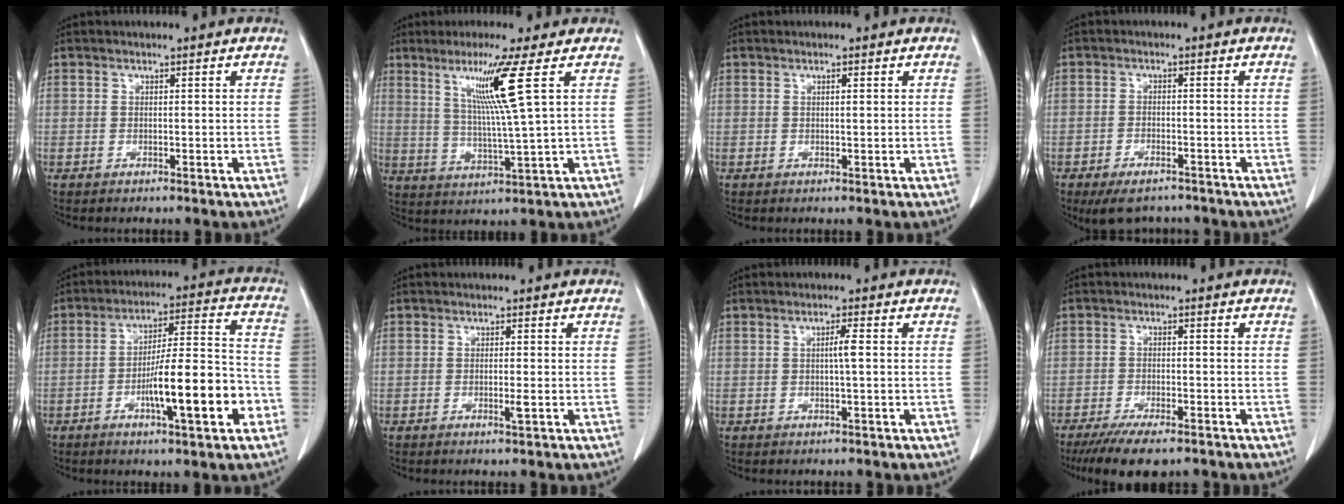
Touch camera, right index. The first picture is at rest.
{"total": 9.3, "force": [3.8, -2.4, 8.1], "torque": [-0.150, -0.012, 0.078]}
{"total": 0.8, "force": [0.3, 0.1, 0.7], "torque": [-0.014, 0.001, 0.006]}
{"total": 4.1, "force": [-3.0, 2.2, 1.7], "torque": [-0.026, 0.004, -0.036]}
{"total": 13.9, "force": [-5.0, 1.7, 12.9], "torque": [-0.205, 0.012, -0.075]}
{"total": 1.4, "force": [-0.4, 0.0, 1.3], "torque": [-0.022, -0.004, -0.006]}
{"total": 1.9, "force": [0.1, -0.2, 1.9], "torque": [-0.033, 0.002, 0.001]}
{"total": 8.3, "force": [-6.2, 2.4, 5.0], "torque": [-0.077, -0.014, -0.098]}